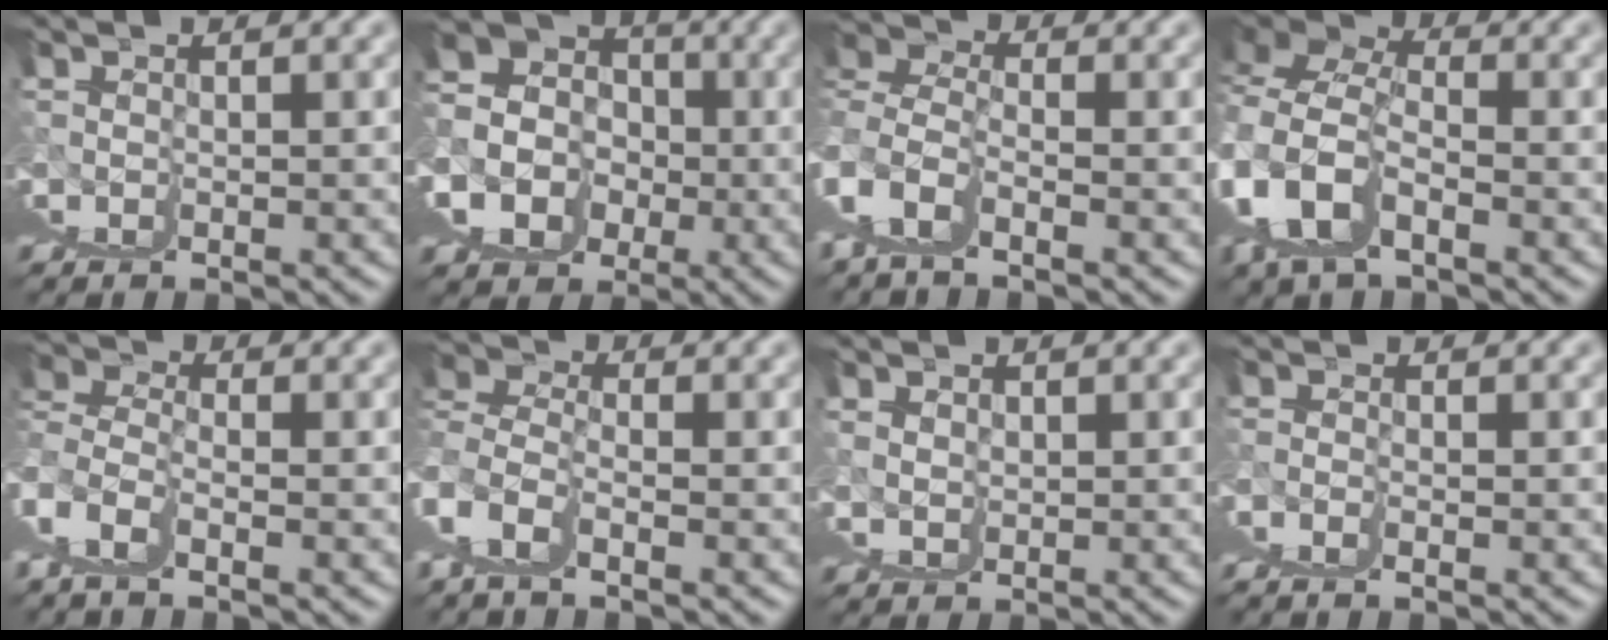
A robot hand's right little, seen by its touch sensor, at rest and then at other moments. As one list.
[{"total": 6.4, "force": [-0.4, 4.9, 4.1], "torque": [-0.095, -0.034, 0.022]}, {"total": 2.8, "force": [1.5, -1.4, 1.9], "torque": [-0.002, 0.024, 0.020]}, {"total": 3.1, "force": [0.1, 1.0, 2.9], "torque": [-0.061, -0.002, 0.010]}, {"total": 3.8, "force": [2.7, -1.2, 2.4], "torque": [-0.005, 0.031, 0.036]}, {"total": 3.4, "force": [2.2, -1.1, 2.3], "torque": [-0.009, 0.027, 0.030]}, {"total": 2.5, "force": [1.0, 2.2, -0.7], "torque": [0.007, -0.012, 0.018]}, {"total": 0.9, "force": [0.5, -0.5, 0.6], "torque": [-0.005, 0.015, 0.007]}]